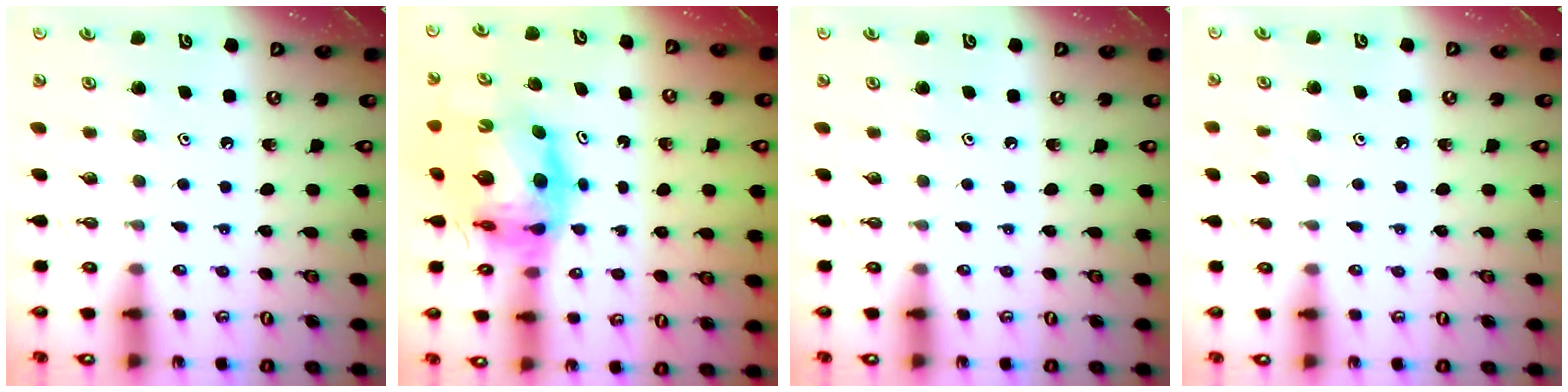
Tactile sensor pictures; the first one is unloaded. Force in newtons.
{"total": 10.9, "press": 10.8, "slide": 1.4}
{"total": 0.0}
{"total": 3.8, "press": 3.7, "slide": 0.7}